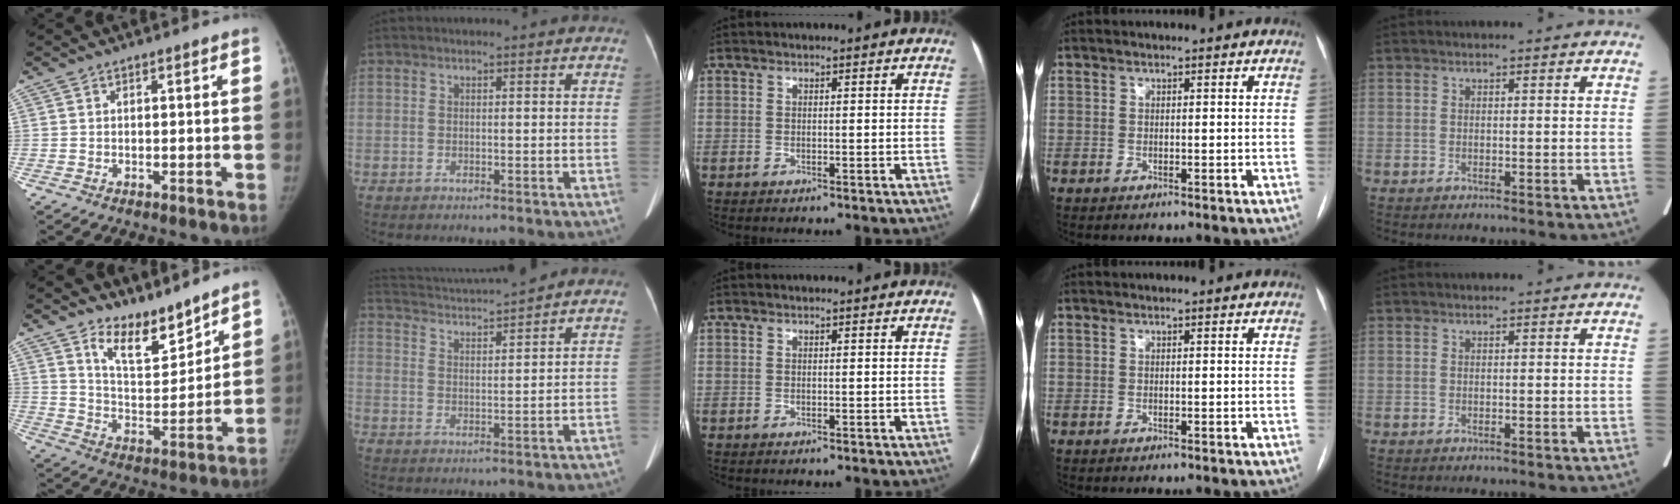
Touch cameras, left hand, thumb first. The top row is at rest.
{"thumb": {"total": 9.8, "force": [8.1, 3.5, 4.3], "torque": [-0.044, -0.076, 0.152]}, "index": {"total": 10.5, "force": [10.0, -1.1, 3.1], "torque": [-0.070, 0.020, 0.162]}}